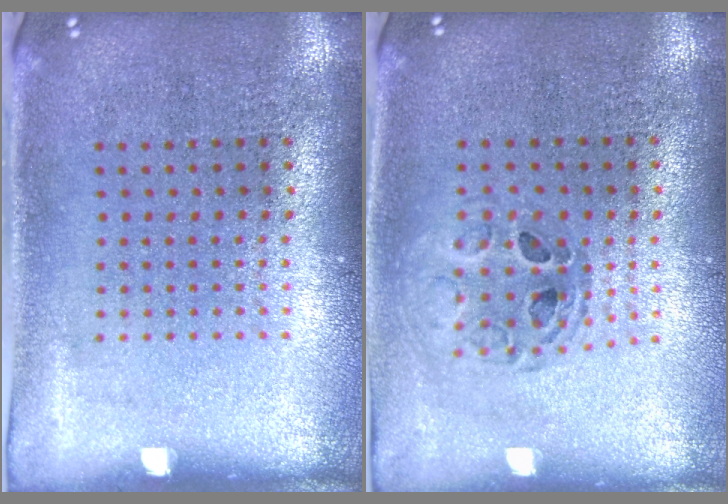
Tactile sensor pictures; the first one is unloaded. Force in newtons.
{"total": 0.6, "press": 0.6, "slide": 0.1}